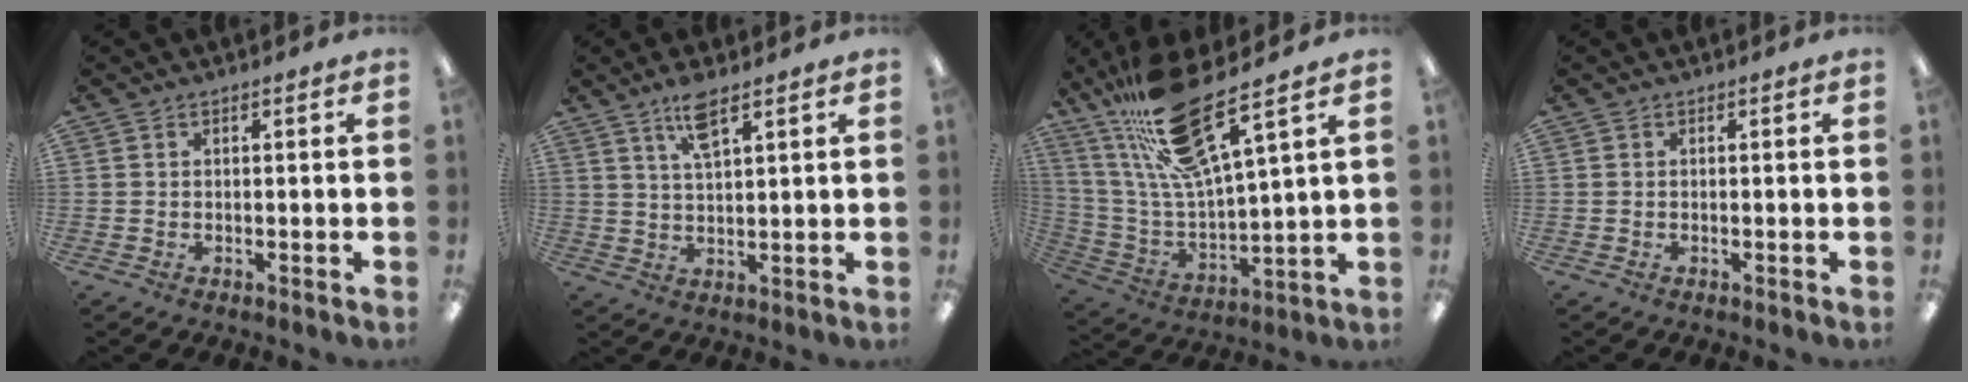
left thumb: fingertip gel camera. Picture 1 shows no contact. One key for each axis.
{"total": 6.7, "fx": 4.6, "fy": 1.8, "fz": 4.5, "tx": -0.083, "ty": -0.011, "tz": 0.077}
{"total": 22.8, "fx": 15.6, "fy": 5.7, "fz": 15.6, "tx": -0.298, "ty": -0.079, "tz": 0.262}
{"total": 0.0}